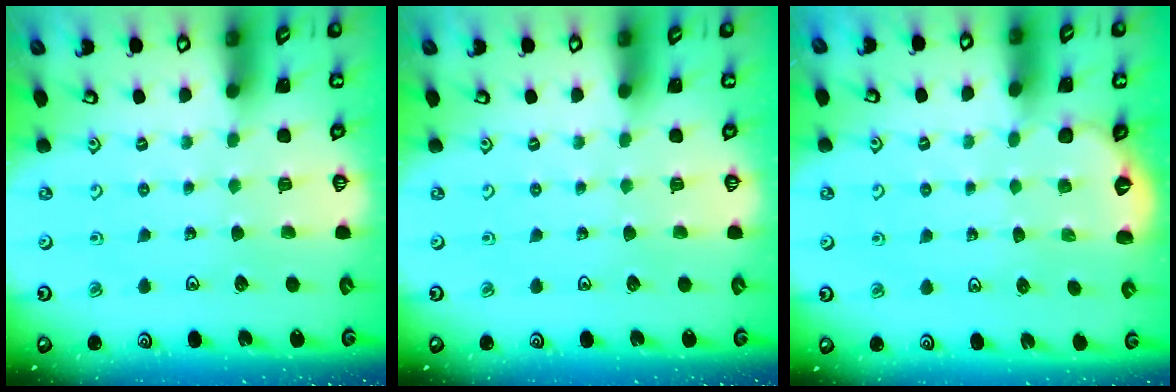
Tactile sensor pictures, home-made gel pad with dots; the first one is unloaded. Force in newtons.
{"total": 0.0}
{"total": 1.9, "press": 0.7, "slide": 1.8}